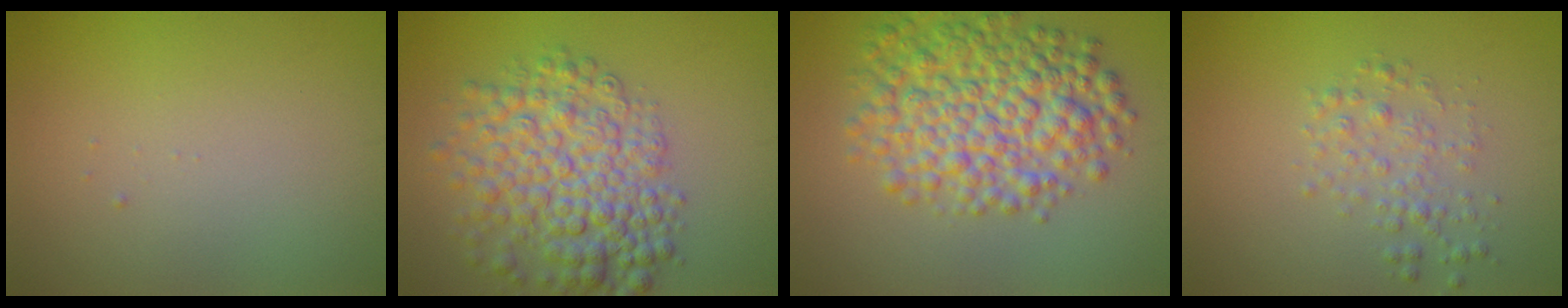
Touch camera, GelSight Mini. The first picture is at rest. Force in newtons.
{"total": 7.0, "press": 7.0, "slide": 0.2}
{"total": 7.4, "press": 7.4, "slide": 0.1}
{"total": 1.9, "press": 1.9, "slide": 0.0}